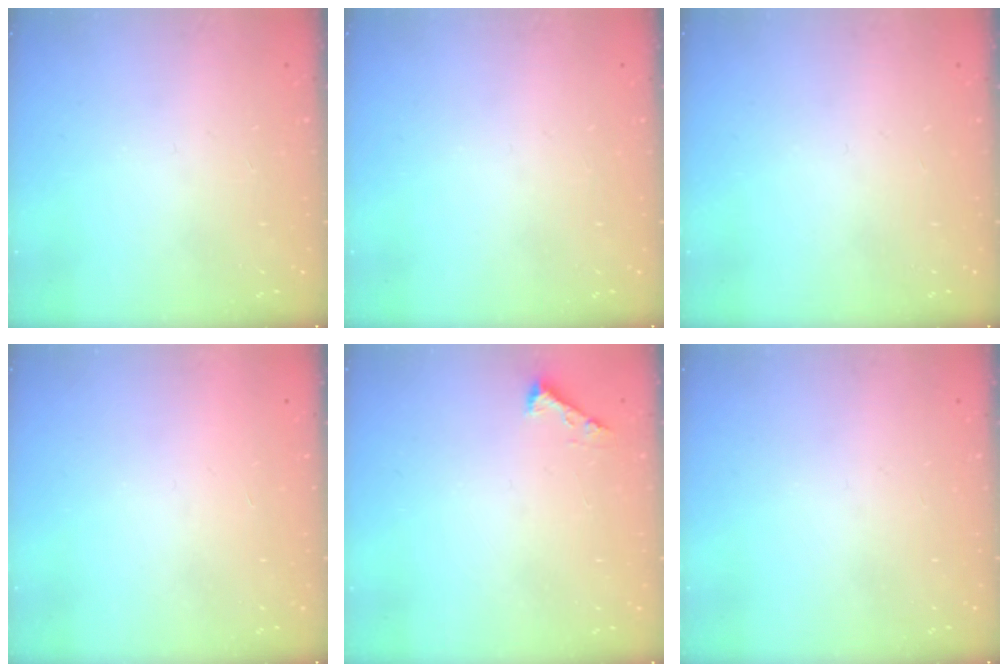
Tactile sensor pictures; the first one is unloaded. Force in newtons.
{"total": 0.0}
{"total": 0.0}
{"total": 1.5, "press": 1.5, "slide": 0.1}
{"total": 2.3, "press": 2.3, "slide": 0.3}
{"total": 0.0}